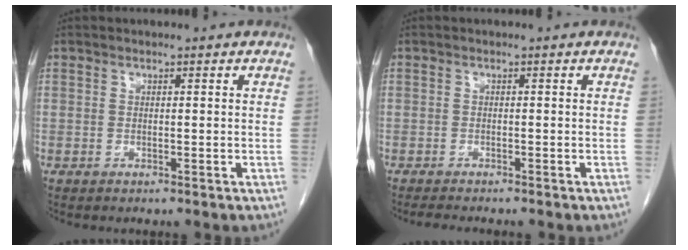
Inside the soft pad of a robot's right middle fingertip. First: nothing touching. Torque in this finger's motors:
{"motor_torque": [0.02, 0.04, 0.00, 0.01]}